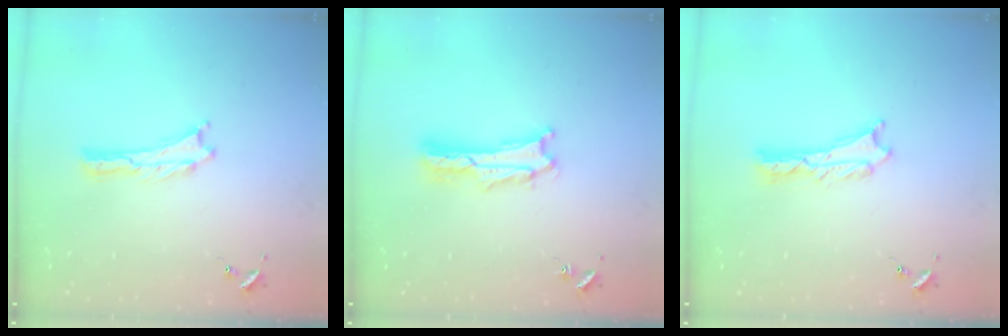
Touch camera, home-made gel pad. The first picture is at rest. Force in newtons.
{"total": 2.0, "press": 2.0, "slide": 0.3}
{"total": 1.3, "press": 1.3, "slide": 0.1}